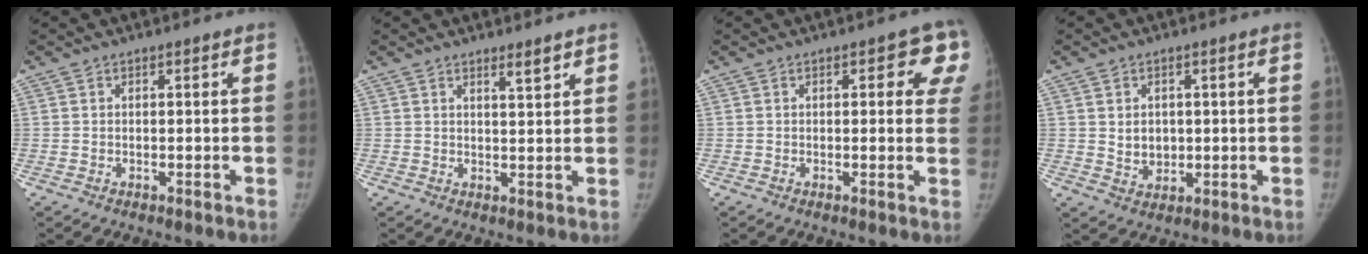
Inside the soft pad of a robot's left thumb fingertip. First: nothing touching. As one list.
[{"total": 2.7, "force": [2.0, 0.3, 1.8], "torque": [-0.024, -0.018, 0.033]}, {"total": 7.4, "force": [2.7, 3.4, 6.1], "torque": [-0.027, -0.004, 0.020]}, {"total": 4.3, "force": [0.5, 3.5, 2.5], "torque": [-0.022, -0.007, 0.019]}]